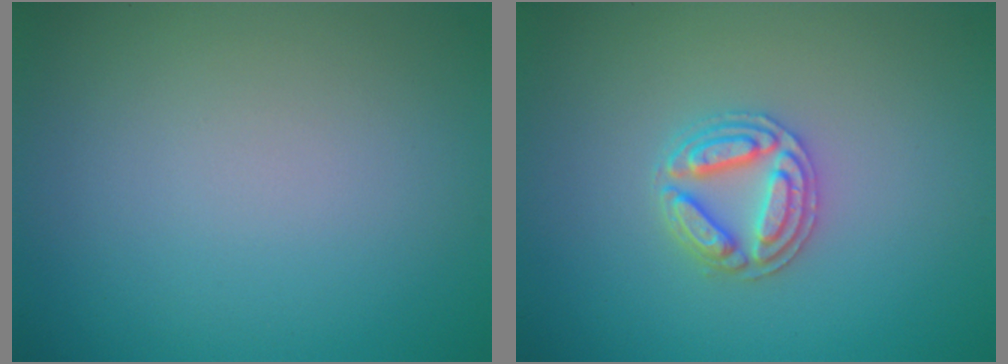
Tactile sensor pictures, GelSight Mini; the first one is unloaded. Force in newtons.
{"total": 2.9, "press": 2.9, "slide": 0.5}